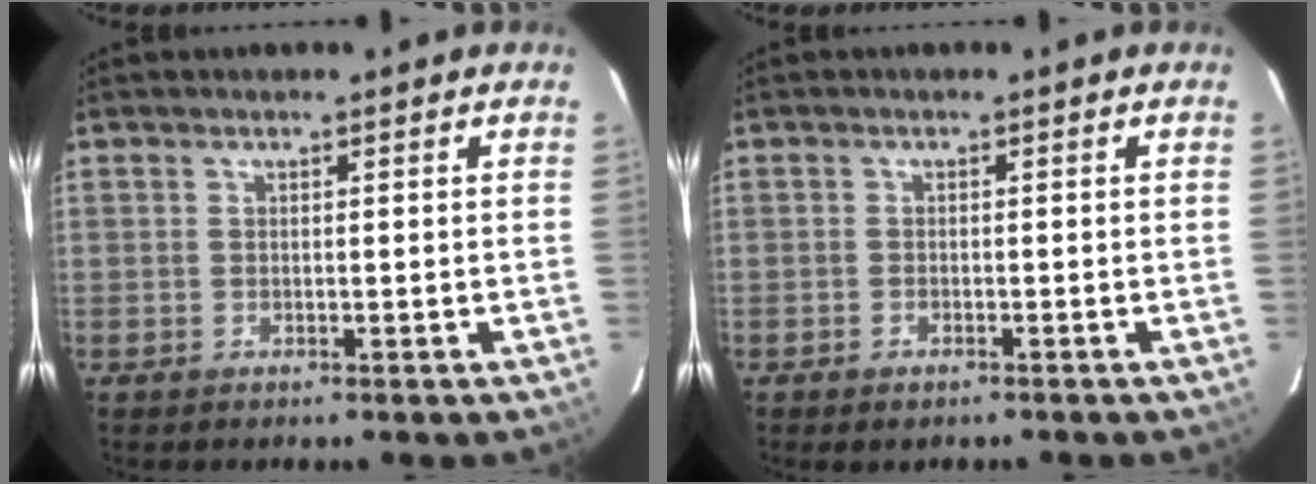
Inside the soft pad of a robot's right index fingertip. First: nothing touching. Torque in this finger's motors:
{"motor_torque": [0.02, -0.05, -0.10, -0.03]}